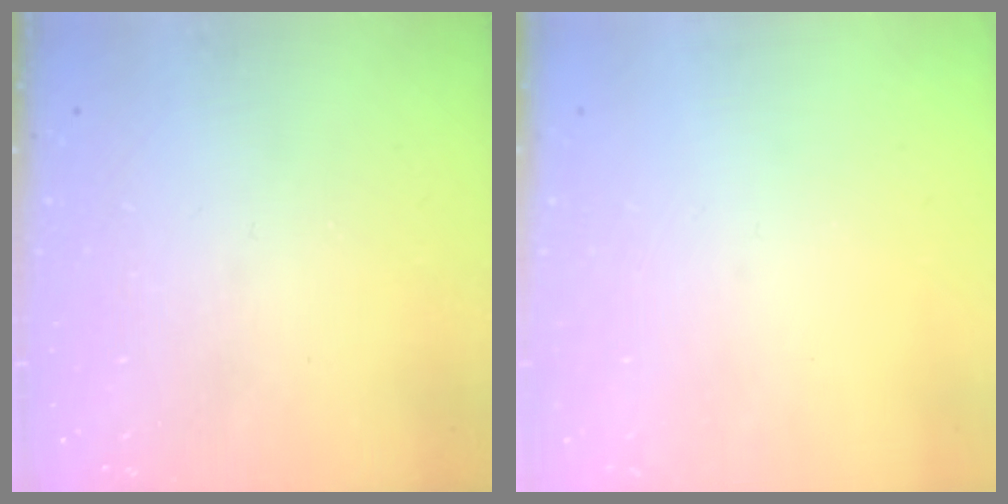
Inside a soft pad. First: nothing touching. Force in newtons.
{"total": 0.0}